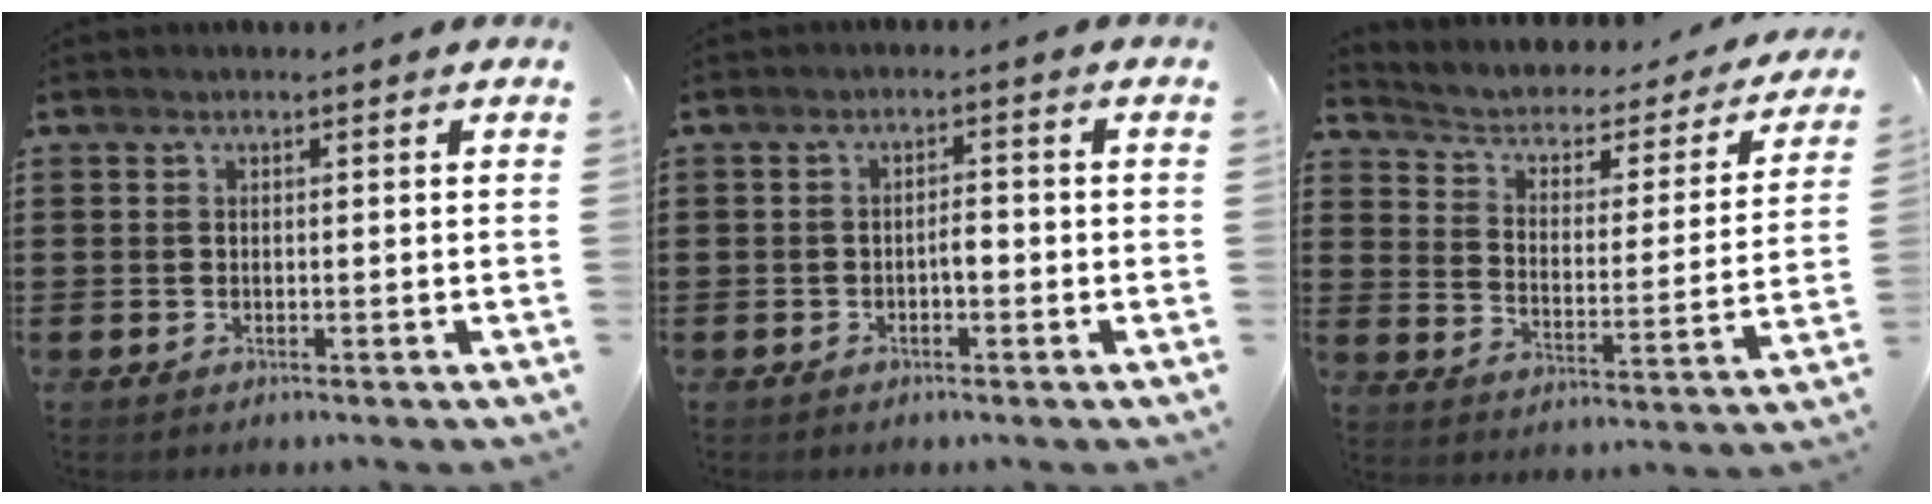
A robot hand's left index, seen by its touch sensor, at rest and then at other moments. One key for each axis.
{"total": 2.1, "fx": -0.9, "fy": 0.7, "fz": 1.8, "tx": -0.034, "ty": 0.004, "tz": -0.019}
{"total": 2.8, "fx": 1.6, "fy": 1.9, "fz": 1.4, "tx": -0.040, "ty": -0.016, "tz": 0.016}